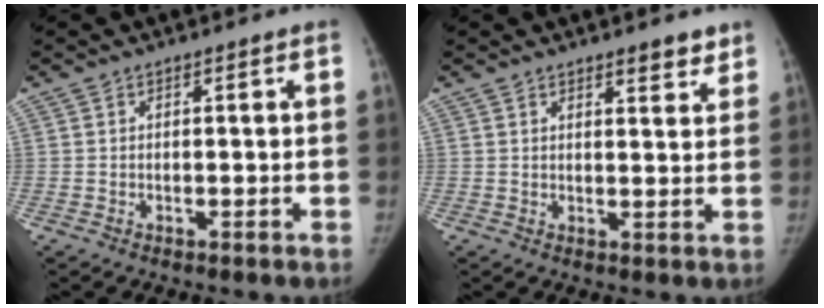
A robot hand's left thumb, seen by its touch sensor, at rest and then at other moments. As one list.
[{"total": 3.4, "force": [2.6, 1.0, 1.8], "torque": [-0.011, -0.018, 0.034]}]